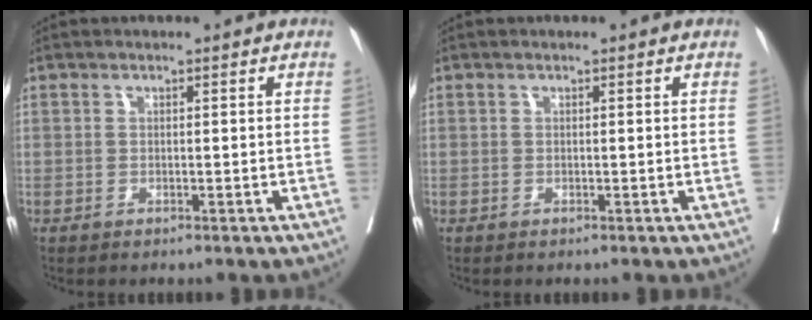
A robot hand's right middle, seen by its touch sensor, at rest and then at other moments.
{"total": 0.0}